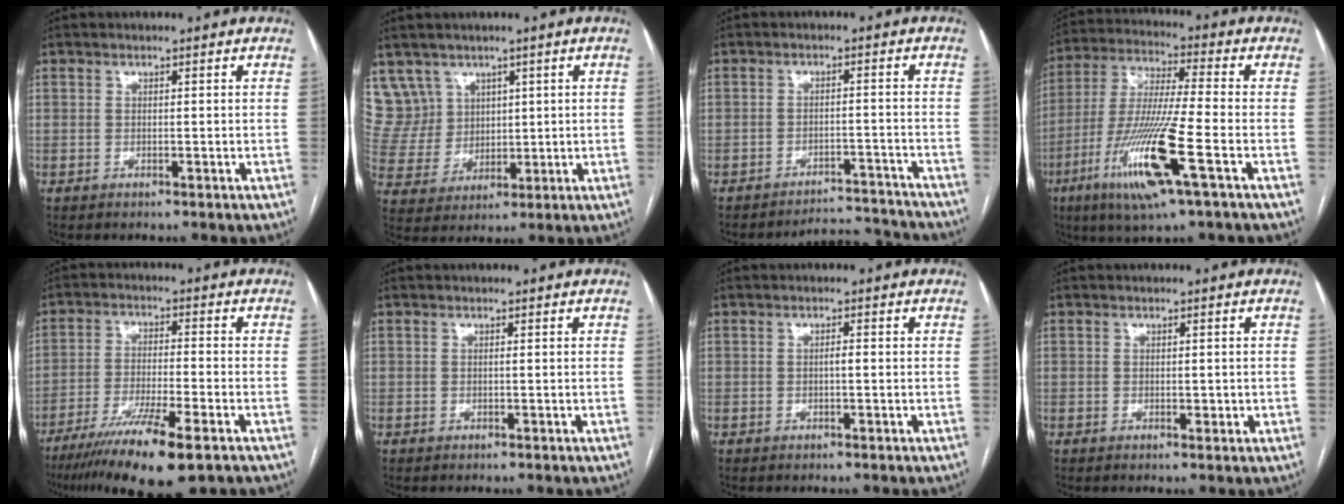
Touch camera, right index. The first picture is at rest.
{"total": 8.4, "force": [5.2, 6.5, -0.1], "torque": [-0.005, 0.030, 0.118]}
{"total": 7.9, "force": [-7.8, 0.8, -1.0], "torque": [0.020, 0.025, -0.103]}
{"total": 15.9, "force": [-6.5, 0.4, 14.6], "torque": [-0.302, -0.024, -0.121]}
{"total": 13.4, "force": [-8.7, 0.9, 10.1], "torque": [-0.181, -0.036, -0.145]}
{"total": 0.0}
{"total": 0.9, "force": [-0.2, 0.1, 0.8], "torque": [-0.013, 0.002, -0.003]}
{"total": 1.4, "force": [-0.1, 0.8, 1.1], "torque": [-0.013, 0.000, 0.001]}